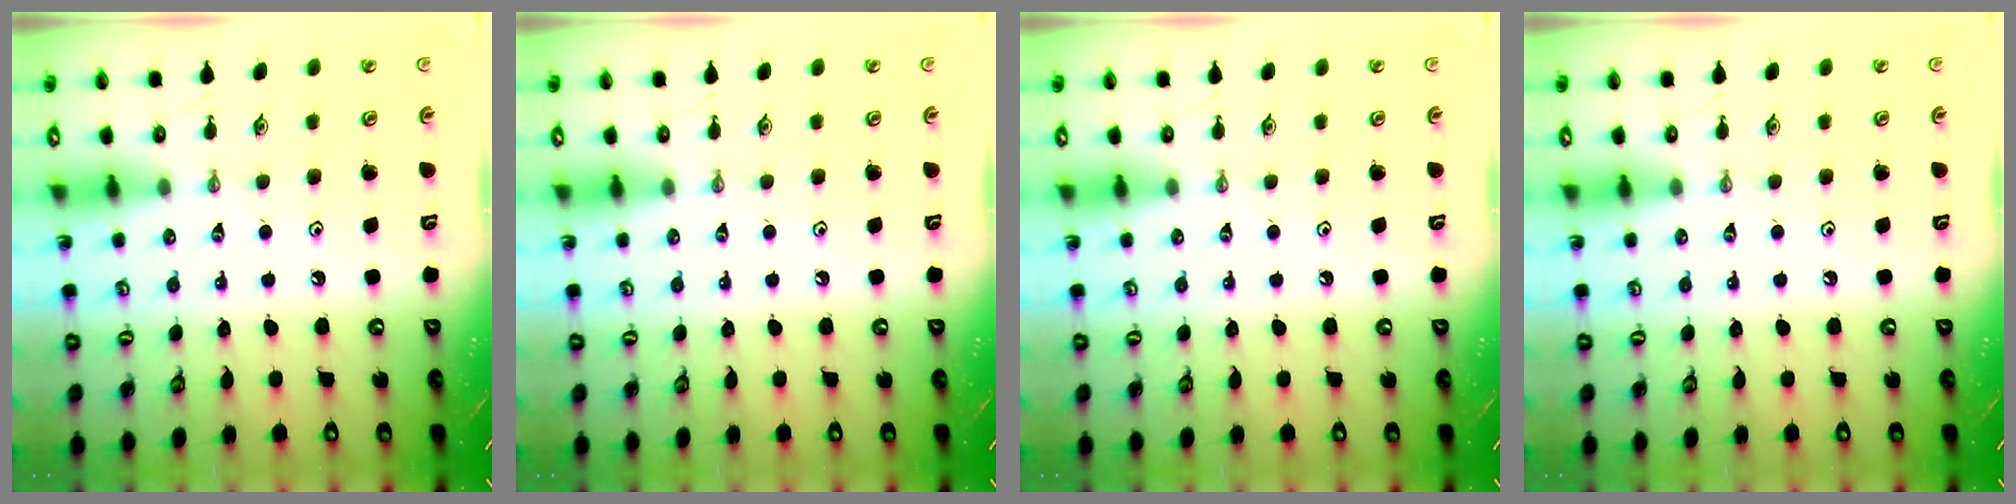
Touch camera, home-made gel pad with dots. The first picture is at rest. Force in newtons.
{"total": 0.0}
{"total": 0.0}
{"total": 0.0}